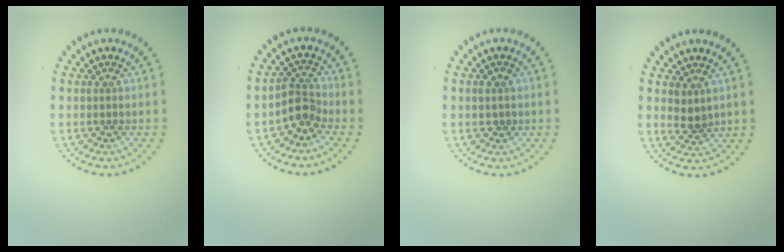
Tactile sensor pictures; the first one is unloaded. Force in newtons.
{"total": 2.4, "press": 1.8, "slide": 1.5}
{"total": 1.2, "press": 1.2, "slide": 0.1}
{"total": 1.7, "press": 1.5, "slide": 0.8}